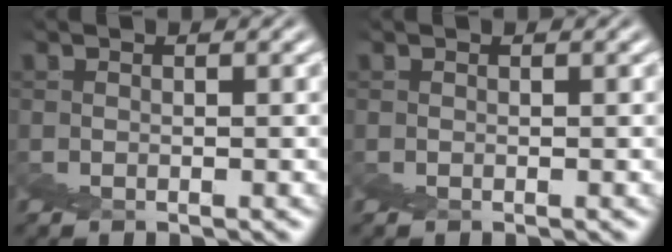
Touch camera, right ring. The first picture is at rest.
{"total": 0.0}